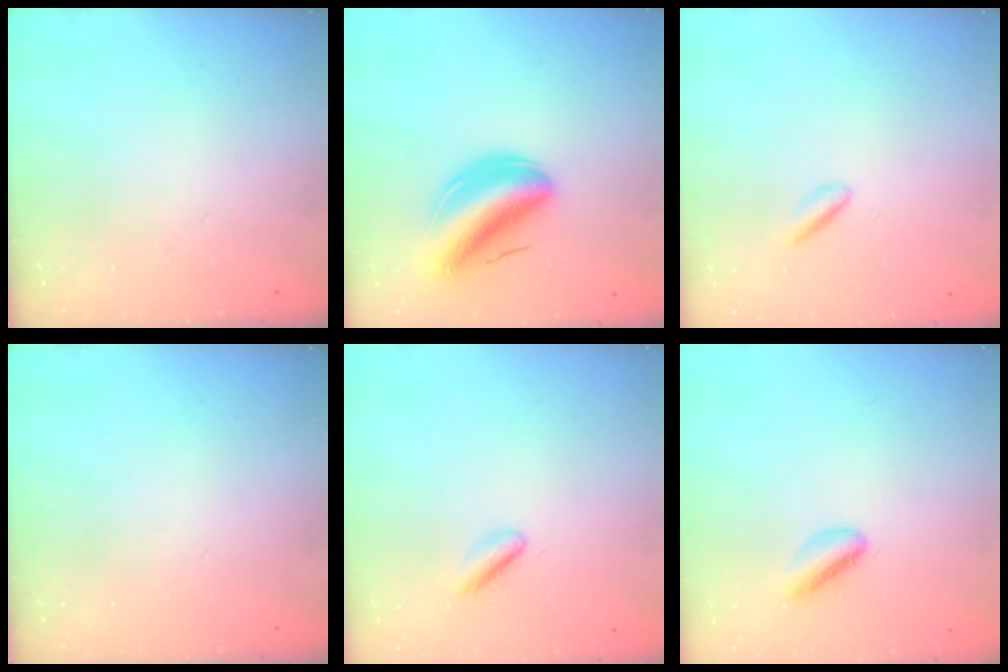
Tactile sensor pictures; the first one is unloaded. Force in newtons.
{"total": 10.8, "press": 10.3, "slide": 3.3}
{"total": 1.0, "press": 0.7, "slide": 0.7}
{"total": 0.0}
{"total": 2.1, "press": 1.9, "slide": 0.9}
{"total": 4.1, "press": 3.7, "slide": 1.8}